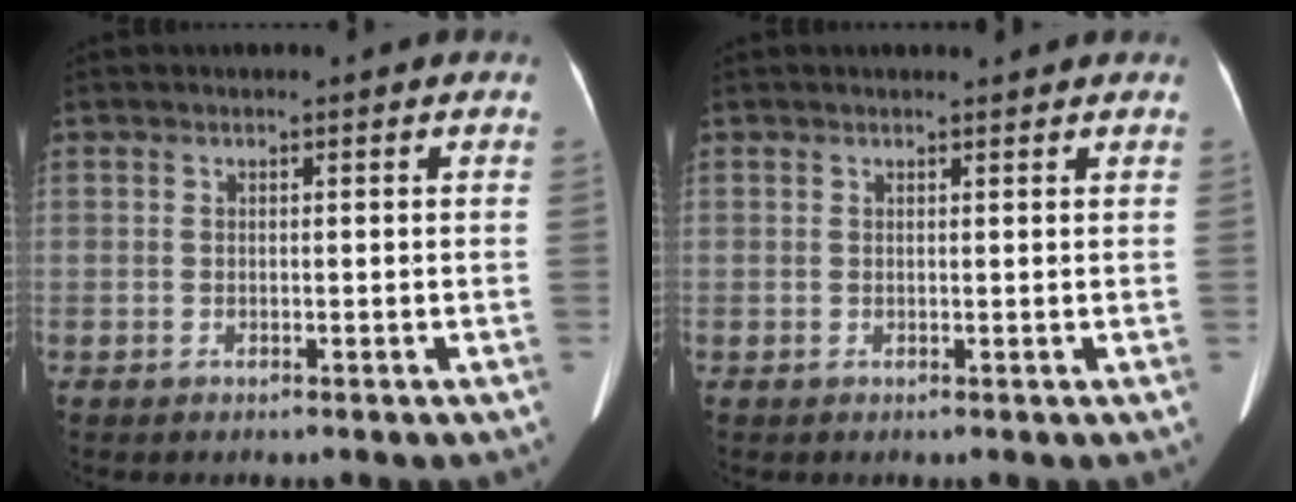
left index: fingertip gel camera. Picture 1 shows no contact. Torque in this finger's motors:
{"motor_torque": [-0.97, 0.76, -0.71, -0.09]}